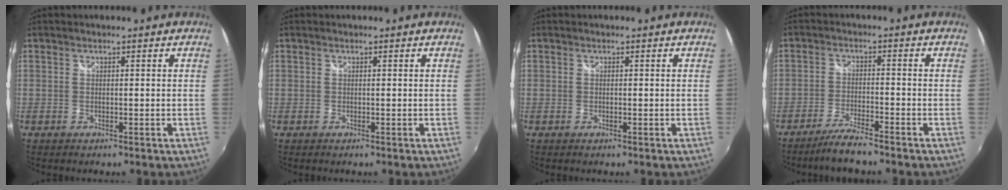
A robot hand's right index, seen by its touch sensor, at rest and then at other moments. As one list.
[{"total": 0.0}, {"total": 0.0}, {"total": 5.7, "force": [-4.9, 0.2, 2.9], "torque": [-0.078, -0.007, -0.094]}]